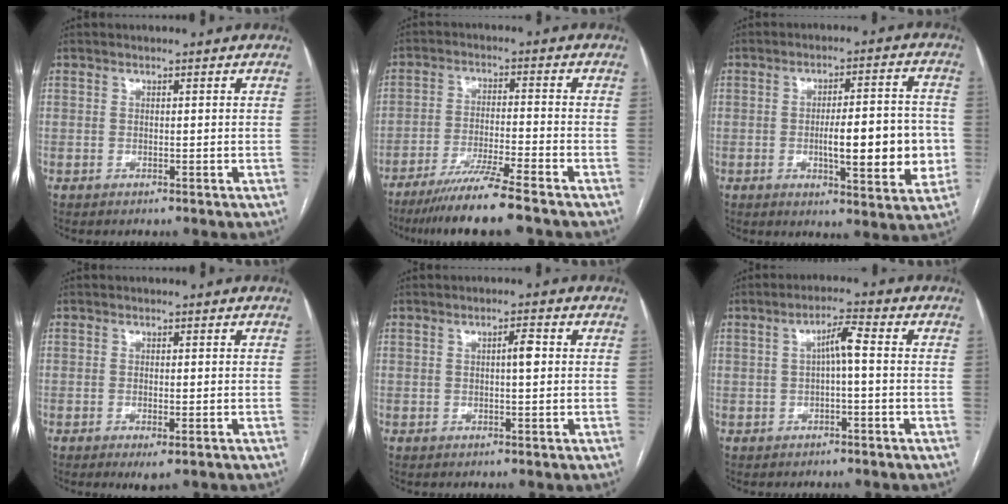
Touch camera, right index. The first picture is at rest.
{"total": 9.9, "force": [-7.9, -1.0, 5.8], "torque": [-0.091, -0.033, -0.137]}
{"total": 12.9, "force": [-2.0, 2.9, 12.4], "torque": [-0.174, 0.009, -0.023]}
{"total": 2.6, "force": [-1.4, 0.6, 2.1], "torque": [-0.030, -0.005, -0.017]}
{"total": 2.3, "force": [0.3, 0.4, 2.3], "torque": [-0.037, 0.004, 0.004]}
{"total": 3.8, "force": [0.0, 0.5, 3.8], "torque": [-0.063, 0.017, 0.000]}